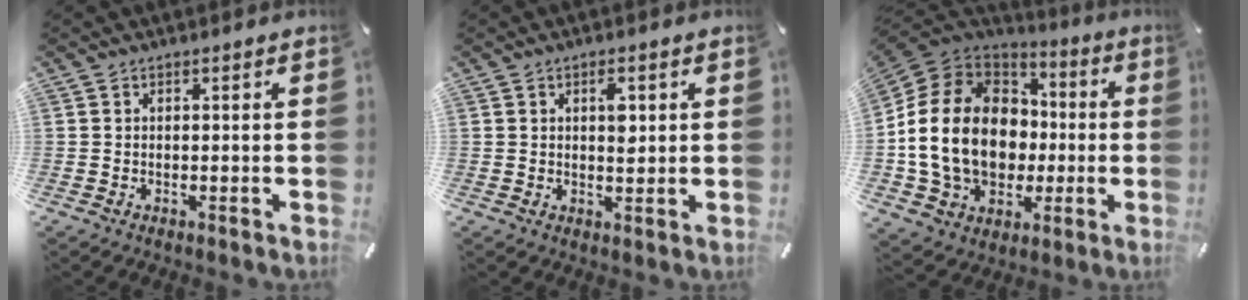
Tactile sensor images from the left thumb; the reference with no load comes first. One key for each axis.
{"total": 3.4, "fx": 1.0, "fy": 1.8, "fz": 2.8, "tx": -0.028, "ty": -0.007, "tz": 0.009}
{"total": 20.9, "fx": -1.4, "fy": 16.0, "fz": 13.3, "tx": -0.311, "ty": 0.015, "tz": -0.019}